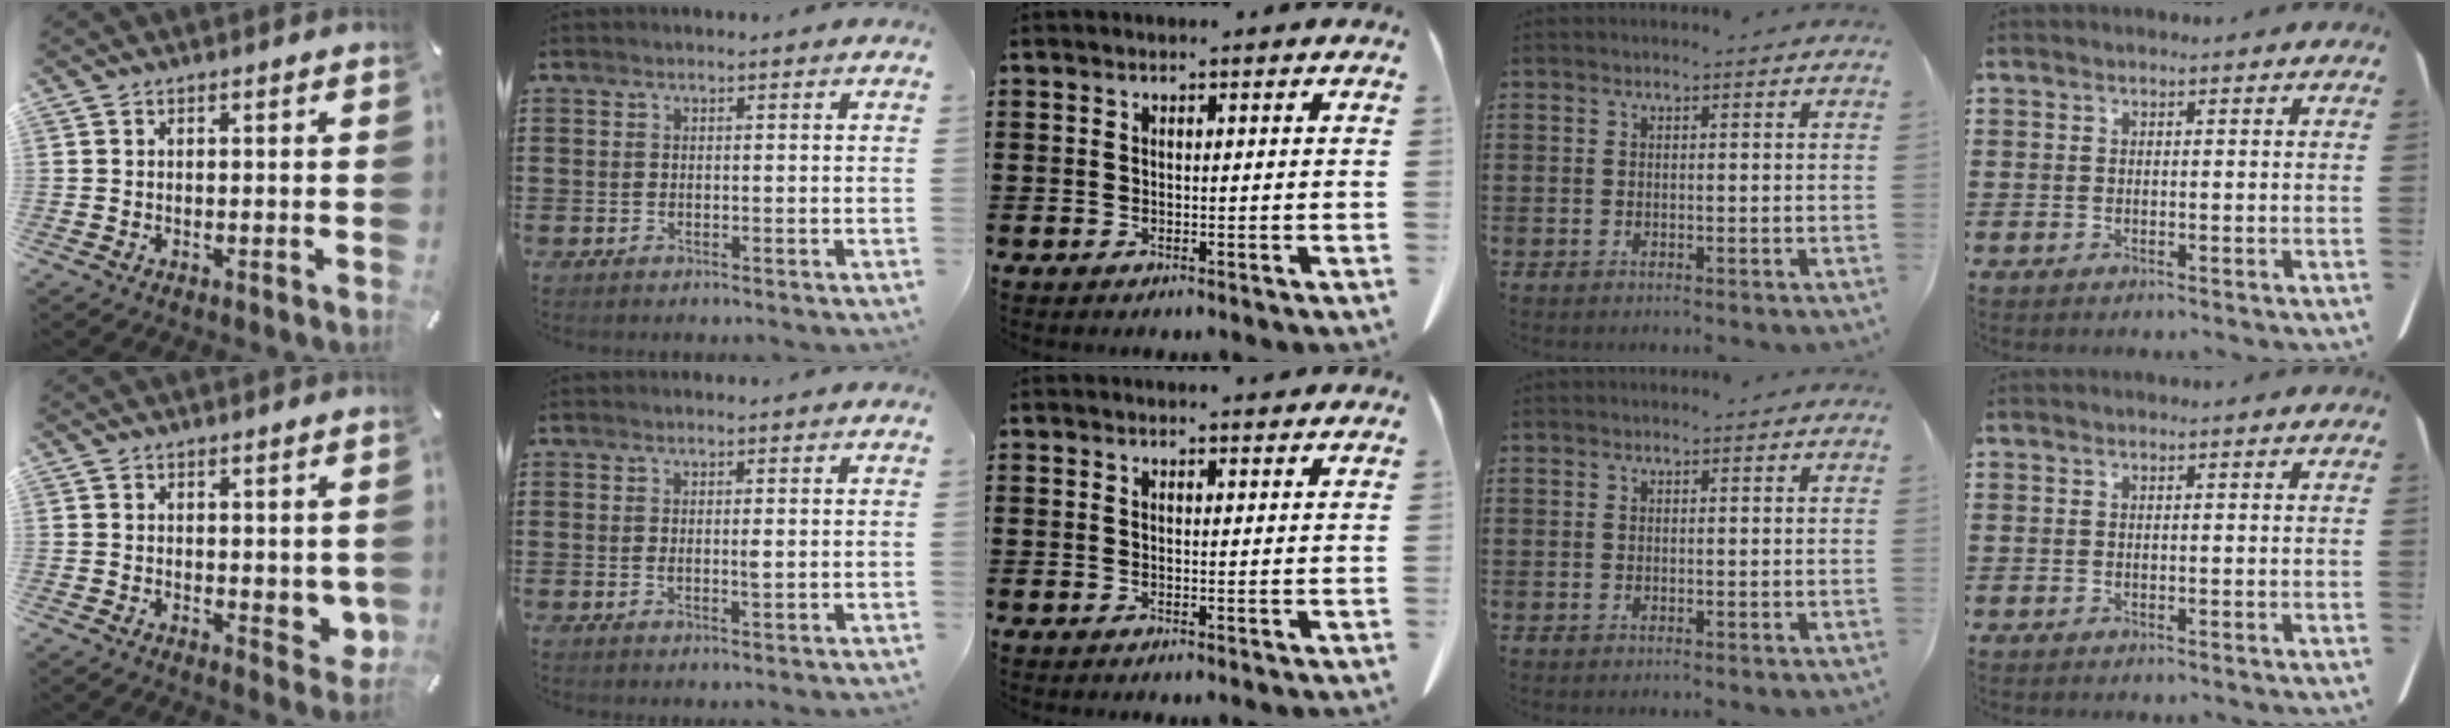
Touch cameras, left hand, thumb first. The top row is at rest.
{"thumb": {"total": 4.5, "force": [0.5, 2.6, 3.6], "torque": [-0.021, -0.011, 0.008]}, "index": {"total": 1.5, "force": [0.1, 0.3, 1.4], "torque": [-0.029, -0.001, 0.002]}, "middle": {"total": 1.0, "force": [1.0, 0.0, 0.4], "torque": [-0.009, -0.001, 0.018]}}